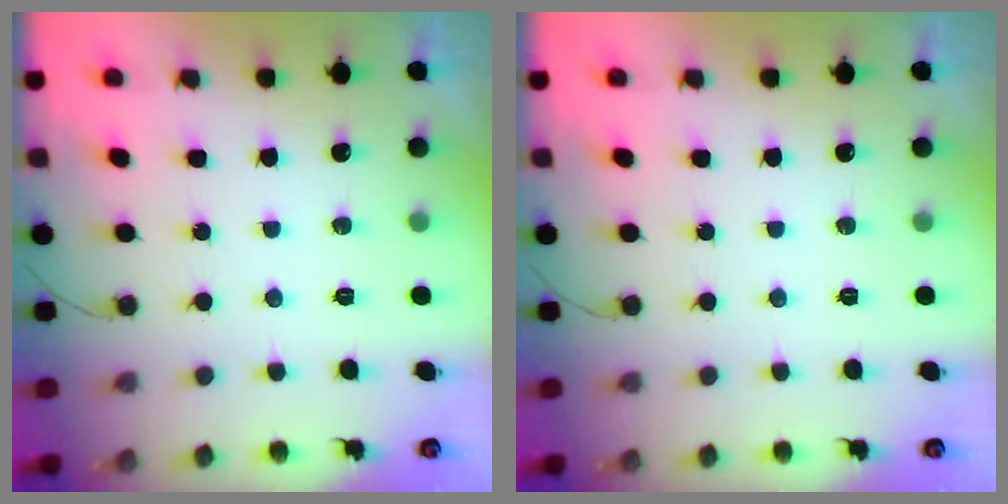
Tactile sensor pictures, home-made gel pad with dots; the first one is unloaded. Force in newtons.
{"total": 0.0}